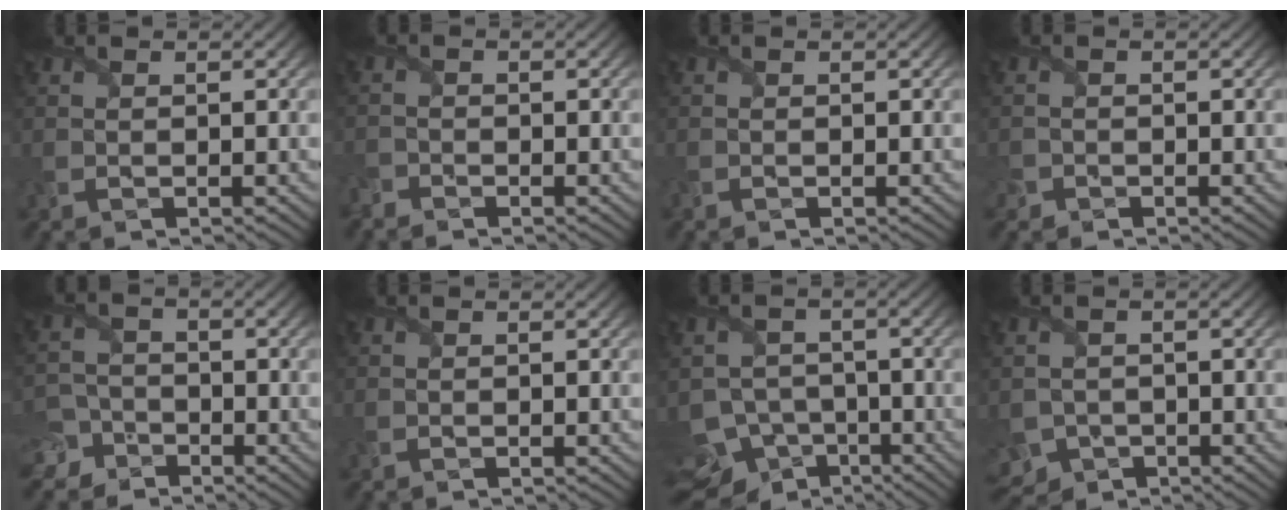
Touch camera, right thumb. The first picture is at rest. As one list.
[{"total": 1.3, "force": [-1.3, 0.4, 0.1], "torque": [-0.007, -0.003, -0.036]}, {"total": 0.0}, {"total": 1.2, "force": [-0.8, 0.9, 0.0], "torque": [0.002, -0.001, -0.018]}, {"total": 5.8, "force": [-4.1, 3.9, 1.2], "torque": [-0.015, -0.009, -0.088]}, {"total": 0.0}, {"total": 8.7, "force": [-5.8, 6.0, 2.3], "torque": [-0.056, -0.011, -0.084]}, {"total": 4.5, "force": [-2.3, 3.5, 1.7], "torque": [-0.047, -0.026, -0.037]}]